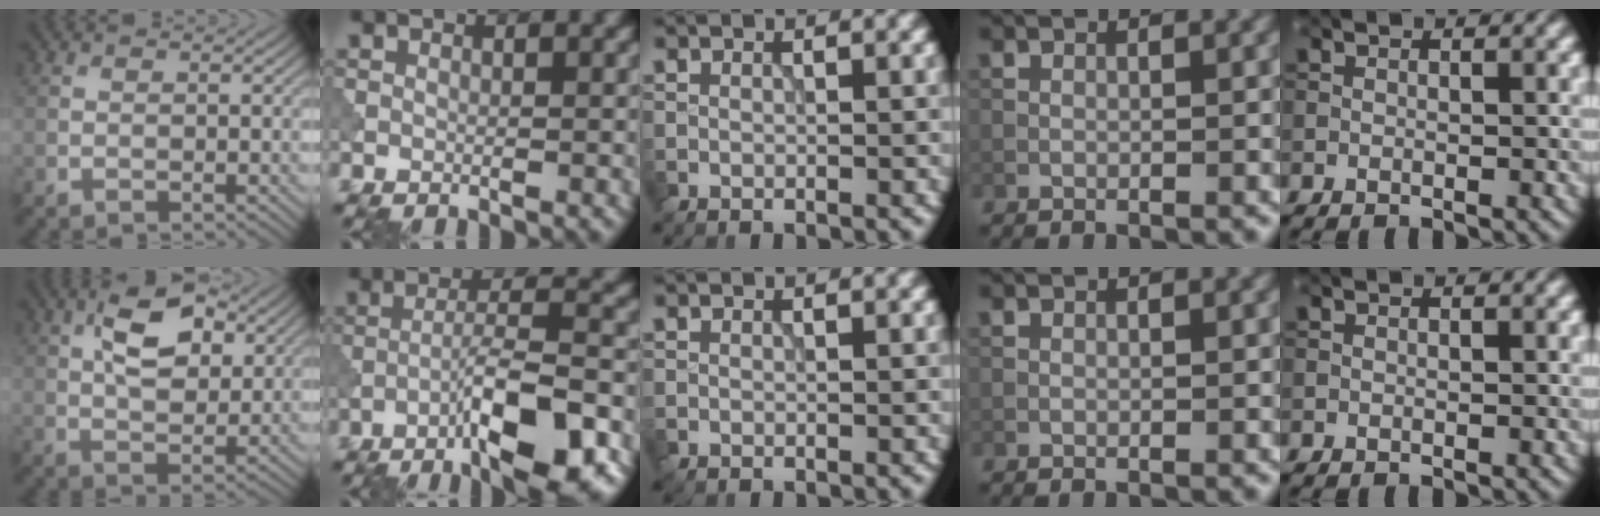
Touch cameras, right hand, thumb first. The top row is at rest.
{"thumb": {"total": 8.6, "force": [3.4, 4.5, 6.6], "torque": [-0.126, 0.009, 0.056]}, "index": {"total": 8.9, "force": [-4.7, 1.7, 7.4], "torque": [-0.120, 0.014, -0.078]}}